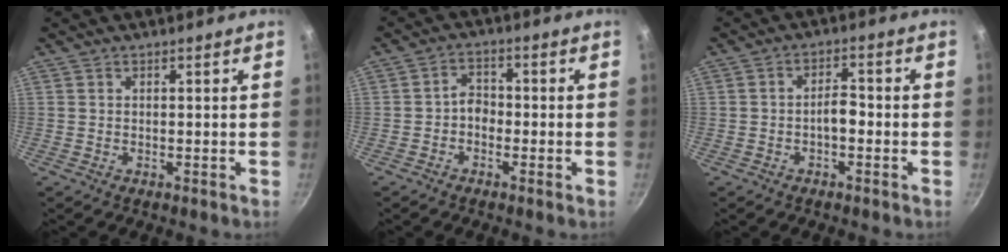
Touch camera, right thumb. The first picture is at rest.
{"total": 3.2, "force": [-1.3, 2.3, 1.8], "torque": [-0.019, 0.020, -0.031]}
{"total": 3.5, "force": [-1.2, 1.7, 2.8], "torque": [-0.032, 0.021, -0.024]}